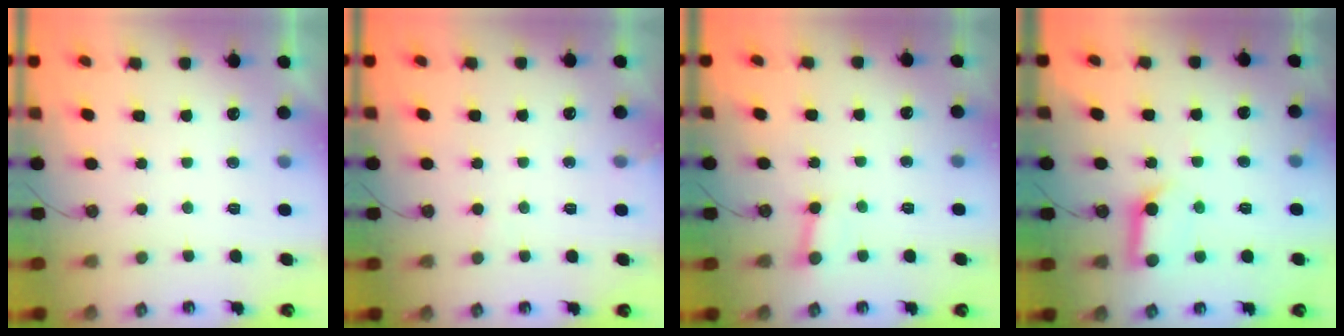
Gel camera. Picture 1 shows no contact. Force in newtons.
{"total": 5.3, "press": 5.3, "slide": 0.4}
{"total": 3.0, "press": 3.0, "slide": 0.5}
{"total": 11.1, "press": 11.0, "slide": 1.3}